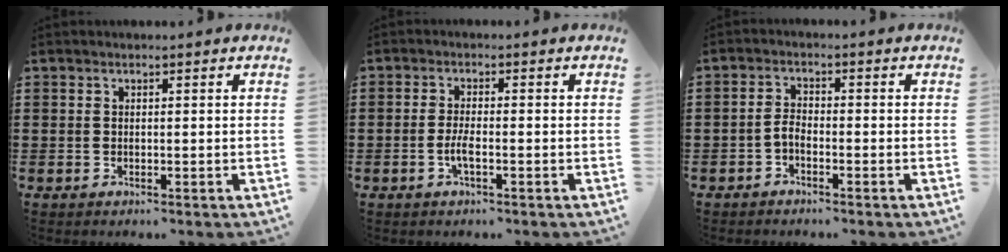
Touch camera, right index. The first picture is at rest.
{"total": 2.5, "force": [-0.9, 0.4, 2.3], "torque": [-0.054, -0.004, -0.021]}
{"total": 2.1, "force": [-1.4, 0.7, 1.4], "torque": [-0.036, 0.002, -0.030]}